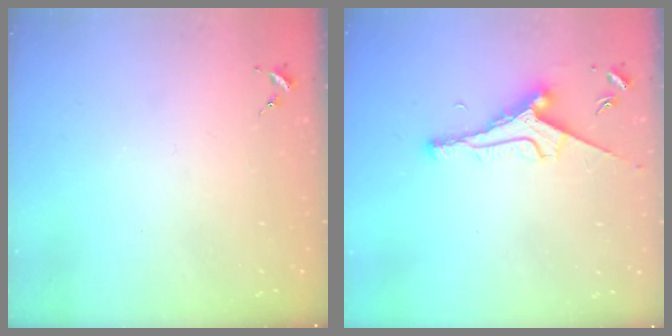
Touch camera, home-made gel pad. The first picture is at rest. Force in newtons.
{"total": 9.4, "press": 9.4, "slide": 0.9}